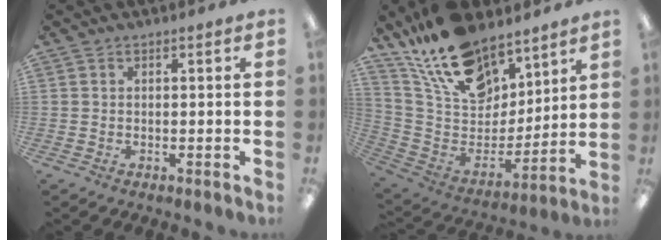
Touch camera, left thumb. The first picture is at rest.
{"total": 20.4, "force": [15.0, 10.3, 9.1], "torque": [-0.184, -0.086, 0.277]}